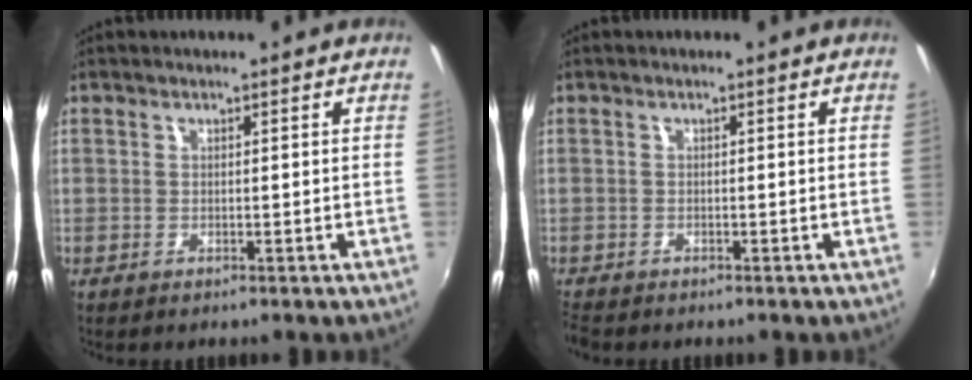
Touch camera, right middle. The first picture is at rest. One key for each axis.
{"total": 2.2, "fx": -2.0, "fy": 0.6, "fz": 0.8, "tx": -0.019, "ty": -0.015, "tz": -0.037}